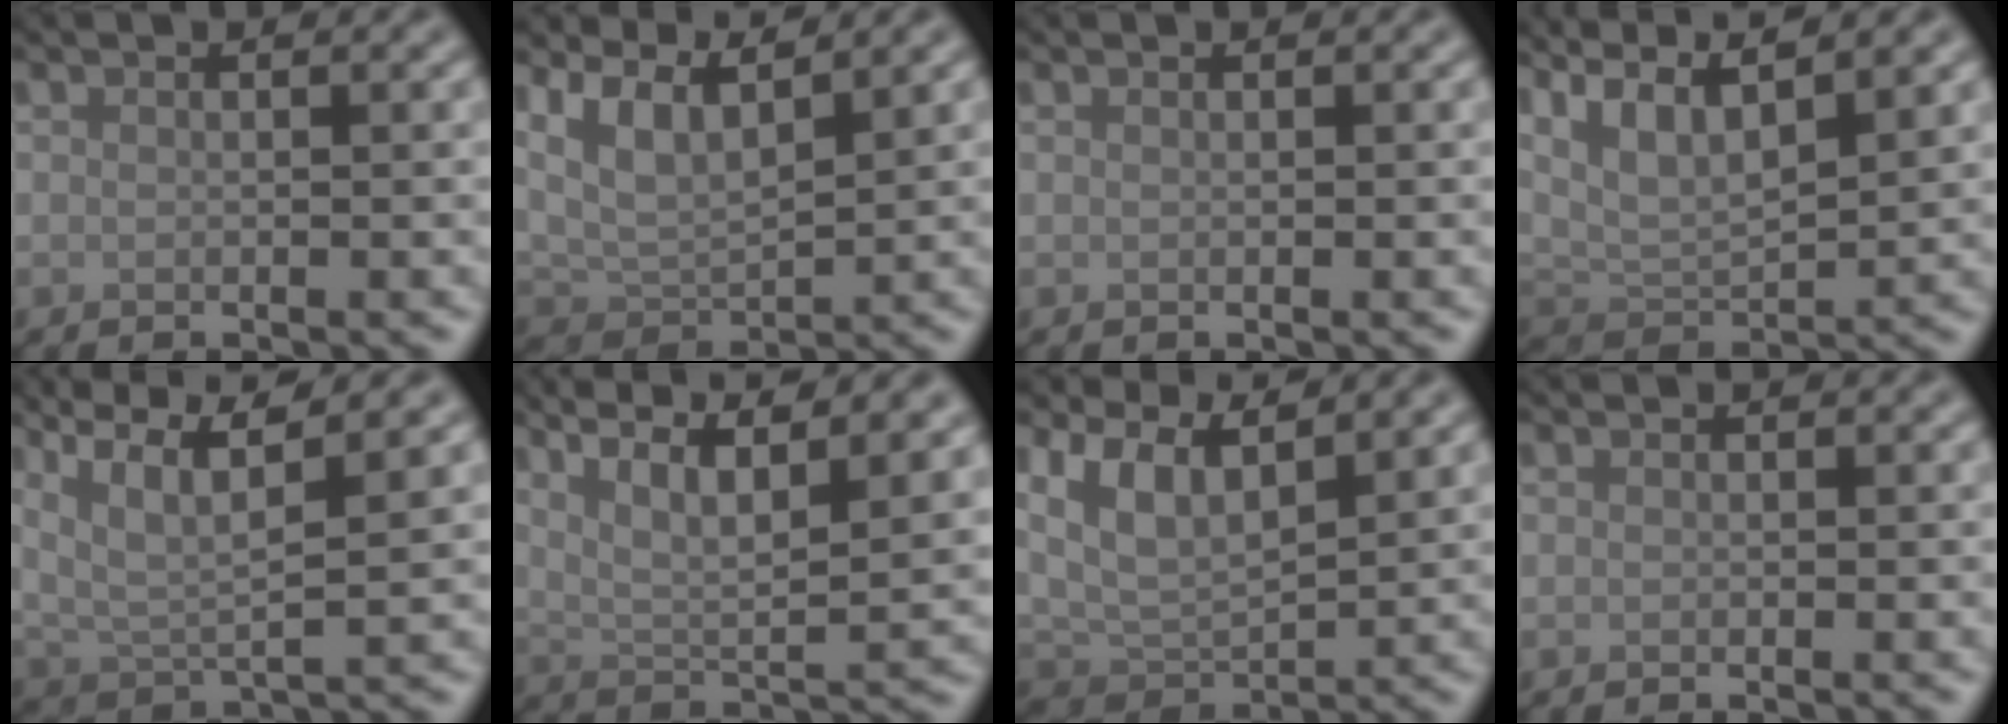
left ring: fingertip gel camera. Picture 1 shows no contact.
{"total": 5.4, "force": [3.4, 2.2, 3.6], "torque": [-0.077, -0.002, 0.069]}
{"total": 0.0}
{"total": 8.0, "force": [5.0, 2.7, 5.6], "torque": [-0.117, 0.015, 0.083]}
{"total": 7.4, "force": [4.3, 2.0, 5.6], "torque": [-0.108, 0.011, 0.079]}
{"total": 9.8, "force": [6.0, 2.5, 7.3], "torque": [-0.108, 0.025, 0.077]}
{"total": 6.4, "force": [3.8, 3.0, 4.3], "torque": [-0.091, -0.001, 0.072]}
{"total": 0.0}